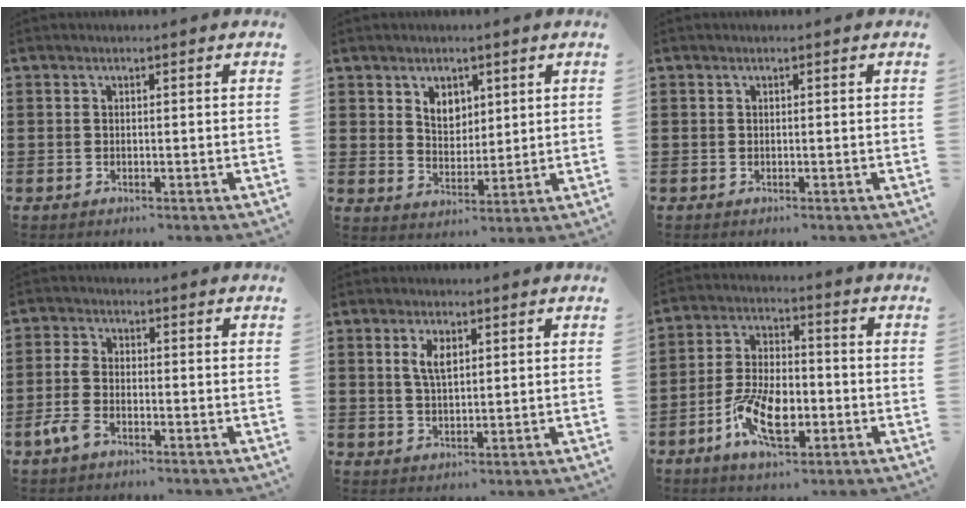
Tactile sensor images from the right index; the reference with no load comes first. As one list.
[{"total": 4.1, "force": [2.5, 3.0, 1.4], "torque": [-0.041, 0.007, 0.047]}, {"total": 0.0}, {"total": 4.1, "force": [-2.2, 2.0, 2.8], "torque": [-0.078, 0.000, -0.051]}, {"total": 3.7, "force": [1.5, 1.5, 3.1], "torque": [-0.067, 0.006, 0.026]}, {"total": 9.8, "force": [-3.6, 4.9, 7.7], "torque": [-0.164, 0.001, -0.066]}]